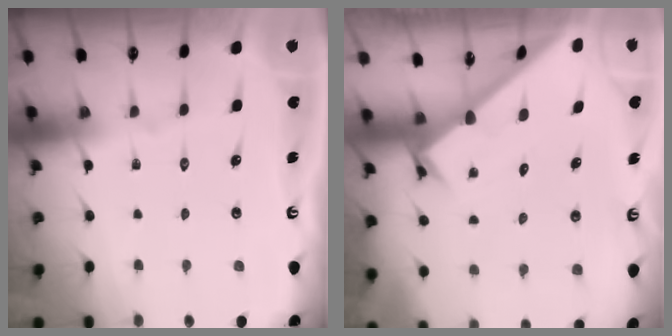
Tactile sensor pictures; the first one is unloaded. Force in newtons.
{"total": 1.8, "press": 1.8, "slide": 0.1}